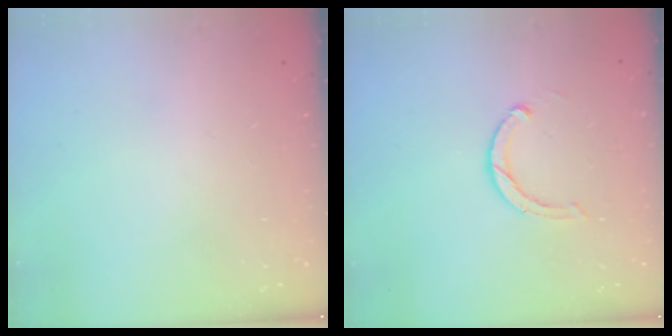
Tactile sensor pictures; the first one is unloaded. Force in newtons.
{"total": 3.5, "press": 3.4, "slide": 0.6}